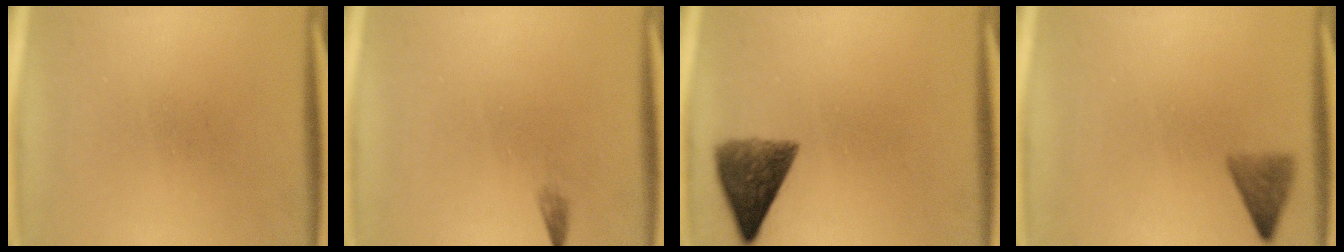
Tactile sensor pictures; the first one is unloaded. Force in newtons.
{"total": 0.7}
{"total": 7.1}
{"total": 3.0}